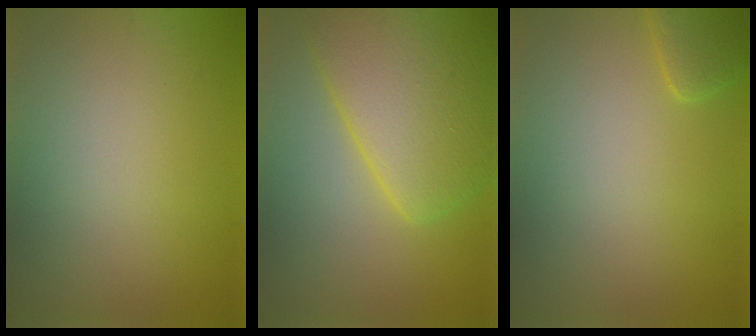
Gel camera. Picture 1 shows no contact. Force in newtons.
{"total": 8.8, "press": 8.8, "slide": 0.4}
{"total": 2.1, "press": 2.1, "slide": 0.2}